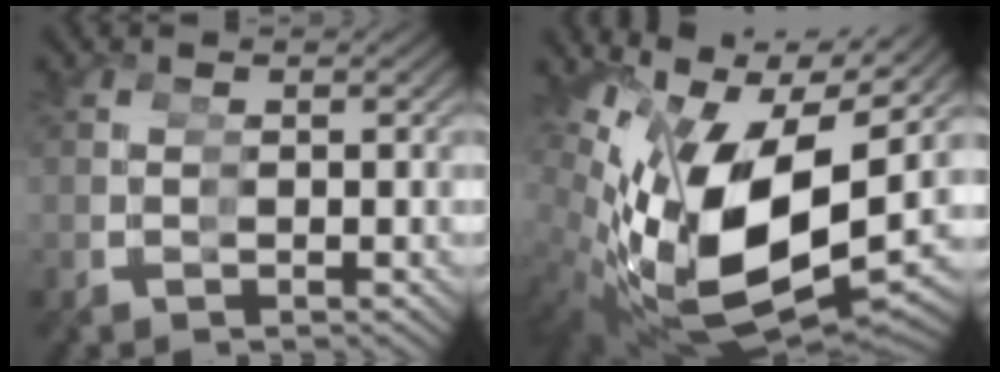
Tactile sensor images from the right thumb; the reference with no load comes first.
{"total": 18.9, "force": [-0.1, 12.4, 14.3], "torque": [-0.300, -0.066, 0.032]}